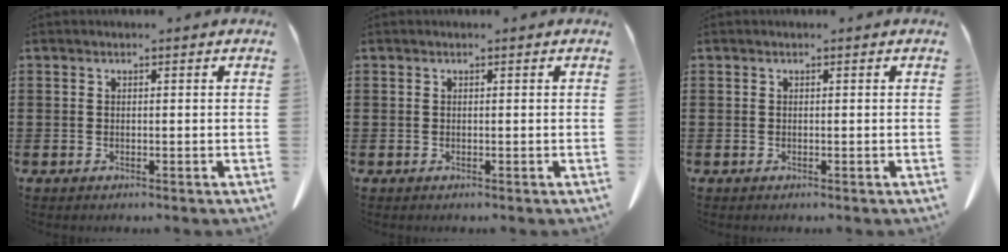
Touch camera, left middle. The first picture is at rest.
{"total": 0.0}
{"total": 0.0}